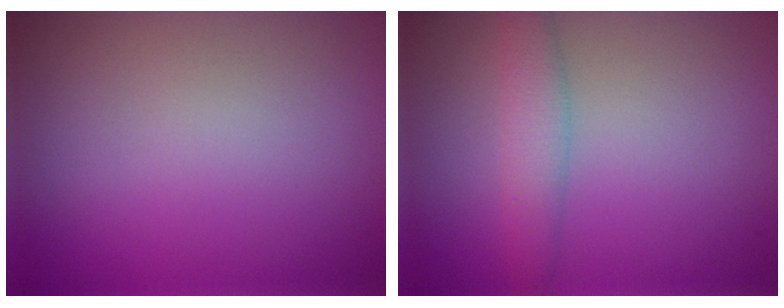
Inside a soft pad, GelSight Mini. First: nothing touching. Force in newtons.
{"total": 2.9, "press": 2.9, "slide": 0.1}